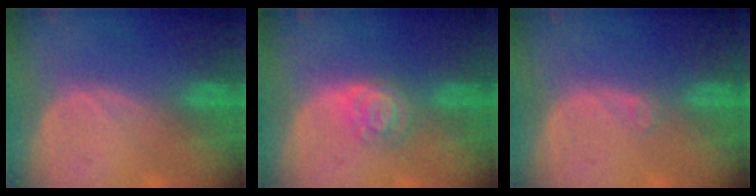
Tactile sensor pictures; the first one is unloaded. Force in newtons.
{"total": 4.4, "press": 3.9, "slide": 1.9}
{"total": 1.1, "press": 0.8, "slide": 0.7}